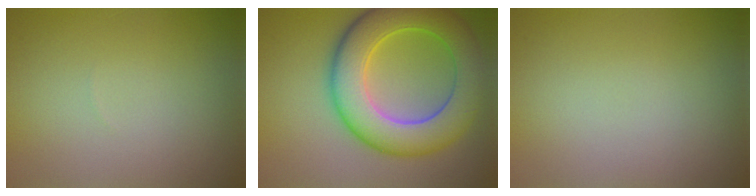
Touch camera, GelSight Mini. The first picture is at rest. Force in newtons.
{"total": 9.6, "press": 9.6, "slide": 0.0}
{"total": 0.0}